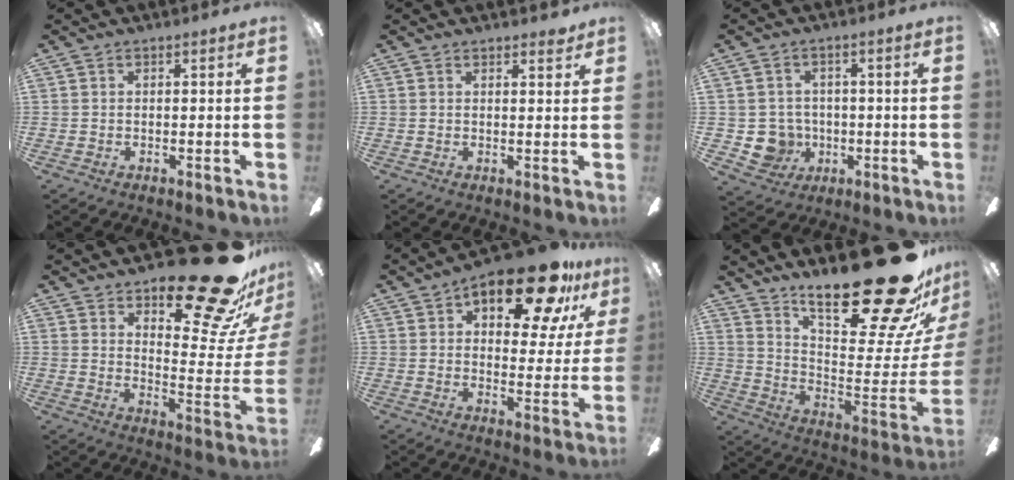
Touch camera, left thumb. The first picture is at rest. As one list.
[{"total": 1.8, "force": [1.6, 0.3, 0.8], "torque": [-0.002, -0.007, 0.025]}, {"total": 7.2, "force": [-0.6, 7.0, 1.7], "torque": [-0.050, 0.000, -0.006]}, {"total": 26.8, "force": [18.1, 10.0, 17.0], "torque": [-0.206, -0.118, 0.293]}, {"total": 17.7, "force": [11.3, 7.3, 11.4], "torque": [-0.150, -0.064, 0.182]}, {"total": 30.4, "force": [21.9, 8.2, 19.4], "torque": [-0.247, -0.171, 0.368]}]